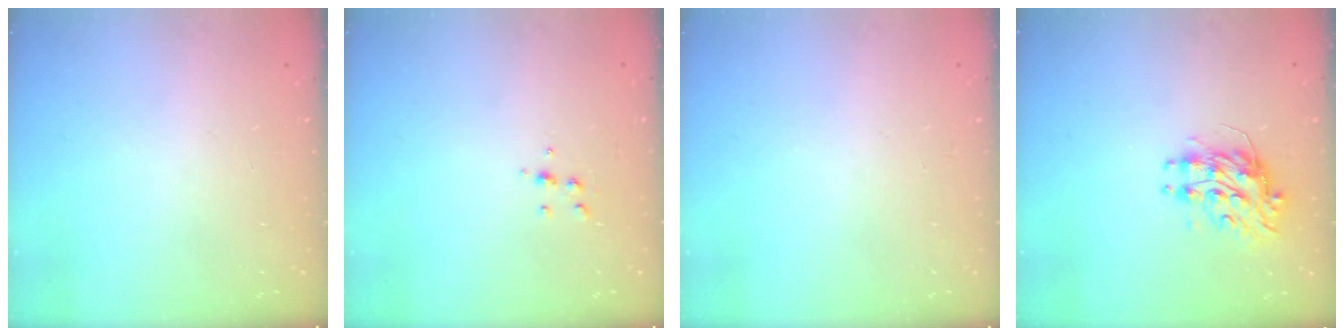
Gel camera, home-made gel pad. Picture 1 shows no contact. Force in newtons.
{"total": 5.3, "press": 5.3, "slide": 0.5}
{"total": 0.0}
{"total": 9.0, "press": 9.0, "slide": 0.7}